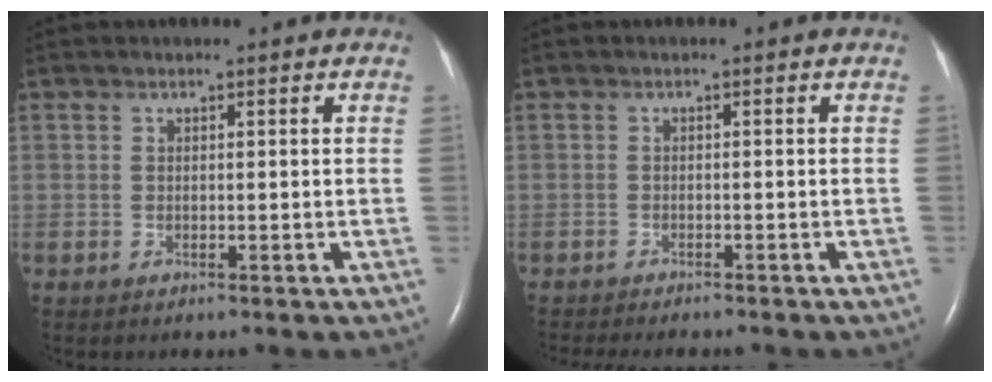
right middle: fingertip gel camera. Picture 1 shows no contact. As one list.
[{"total": 6.8, "force": [-6.1, 1.1, 2.9], "torque": [-0.035, -0.011, -0.087]}]